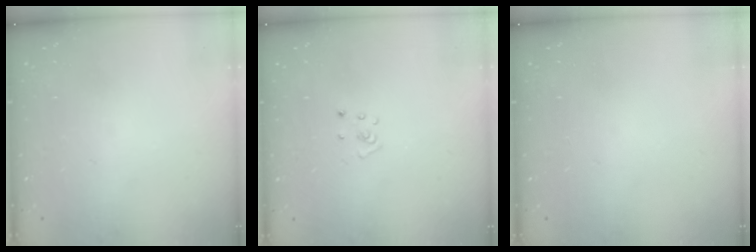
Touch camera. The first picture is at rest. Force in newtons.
{"total": 2.2, "press": 2.2, "slide": 0.2}
{"total": 0.0}